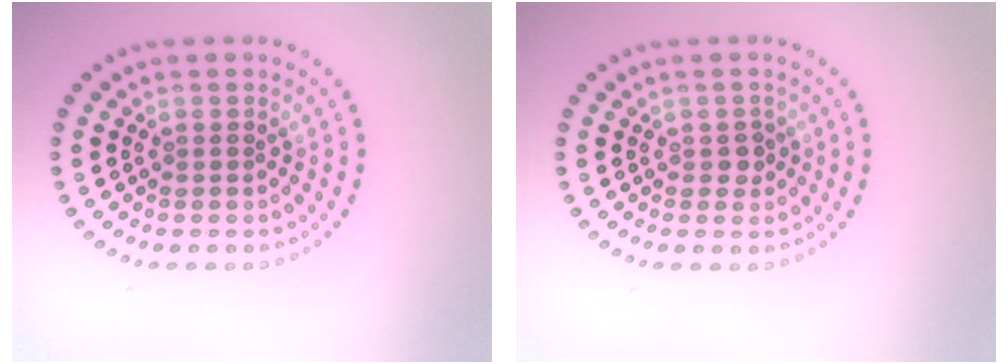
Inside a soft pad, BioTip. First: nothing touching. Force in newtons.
{"total": 1.0, "press": 0.9, "slide": 0.3}